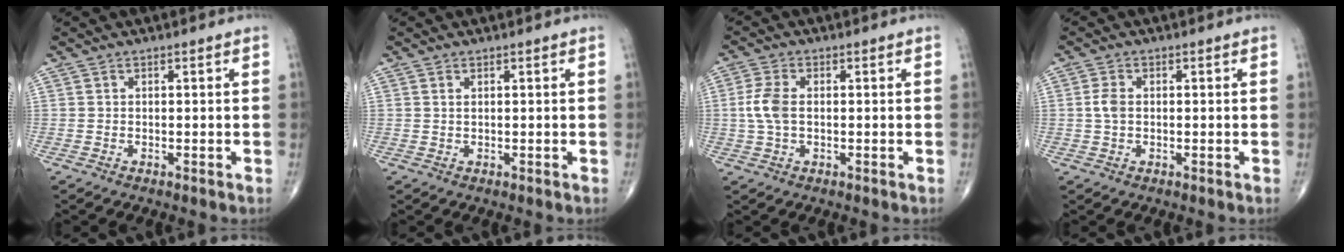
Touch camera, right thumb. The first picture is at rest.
{"total": 0.6, "force": [0.3, 0.2, 0.4], "torque": [-0.011, 0.003, 0.008]}
{"total": 5.1, "force": [0.1, 2.9, 4.3], "torque": [-0.106, 0.008, -0.002]}
{"total": 2.5, "force": [0.1, 1.6, 2.0], "torque": [-0.044, 0.004, -0.002]}